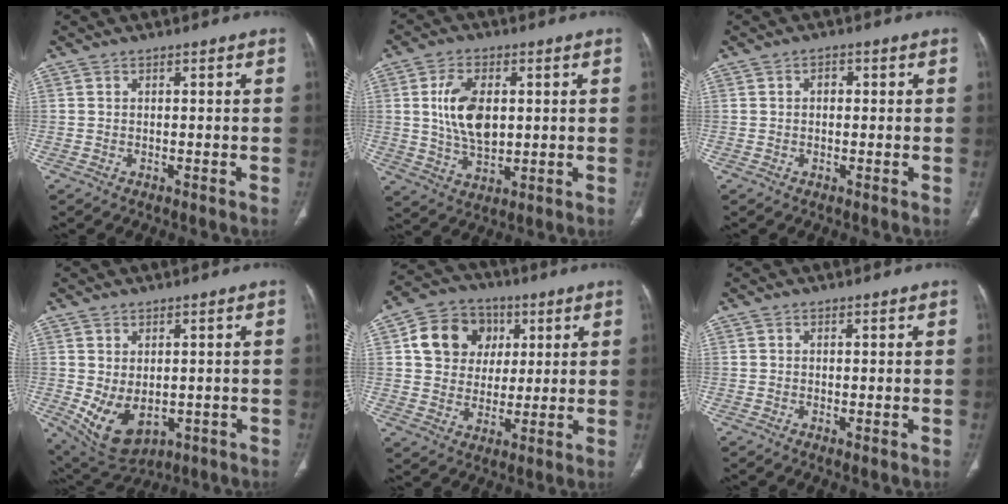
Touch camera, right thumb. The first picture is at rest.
{"total": 10.6, "force": [1.7, 6.2, 8.4], "torque": [-0.146, -0.007, 0.038]}
{"total": 1.7, "force": [0.2, 1.2, 1.1], "torque": [-0.007, 0.007, 0.001]}
{"total": 9.2, "force": [-1.3, 5.9, 6.9], "torque": [-0.113, -0.008, 0.006]}
{"total": 12.8, "force": [3.7, 10.9, 5.4], "torque": [-0.065, -0.001, 0.061]}
{"total": 0.6, "force": [-0.1, 0.2, 0.5], "torque": [-0.015, -0.004, -0.002]}